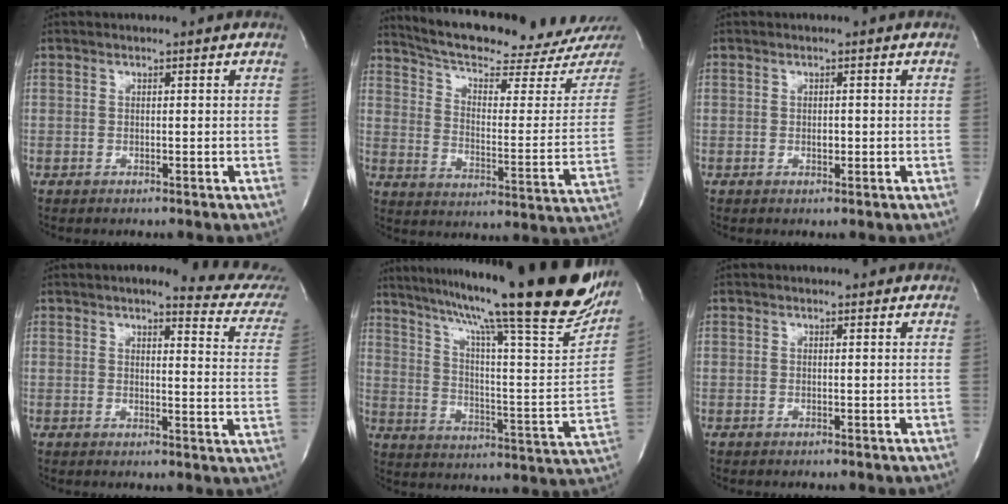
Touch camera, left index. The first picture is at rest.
{"total": 23.8, "force": [21.6, 2.1, 9.8], "torque": [-0.150, -0.063, 0.287]}
{"total": 0.9, "force": [-0.2, 0.5, 0.8], "torque": [-0.013, -0.001, -0.002]}
{"total": 11.8, "force": [10.4, 1.5, 5.4], "torque": [-0.051, -0.039, 0.094]}
{"total": 31.2, "force": [24.3, 2.1, 19.5], "torque": [-0.285, -0.054, 0.330]}
{"total": 1.2, "force": [1.1, 0.4, 0.4], "torque": [-0.014, 0.008, 0.009]}